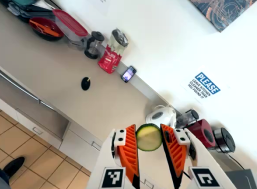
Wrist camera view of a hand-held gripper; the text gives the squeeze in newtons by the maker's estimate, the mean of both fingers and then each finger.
{"total": 8.8, "left": 9.3, "right": 8.3}